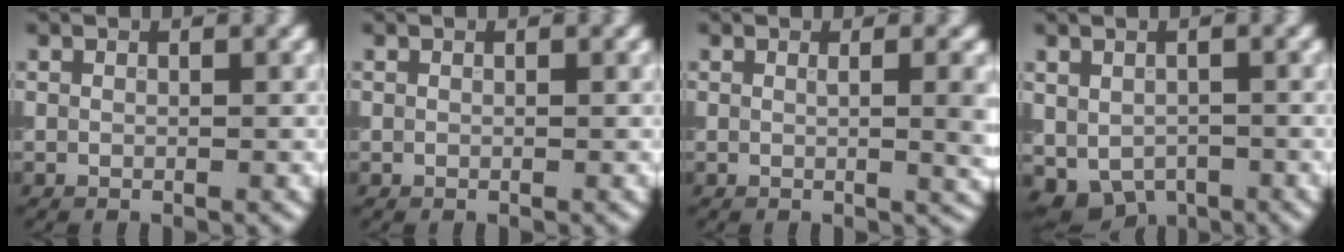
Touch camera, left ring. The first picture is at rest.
{"total": 0.0}
{"total": 3.2, "force": [0.3, 1.0, 3.0], "torque": [-0.031, 0.000, 0.003]}
{"total": 4.5, "force": [-1.5, 3.4, 2.5], "torque": [-0.043, -0.021, -0.006]}